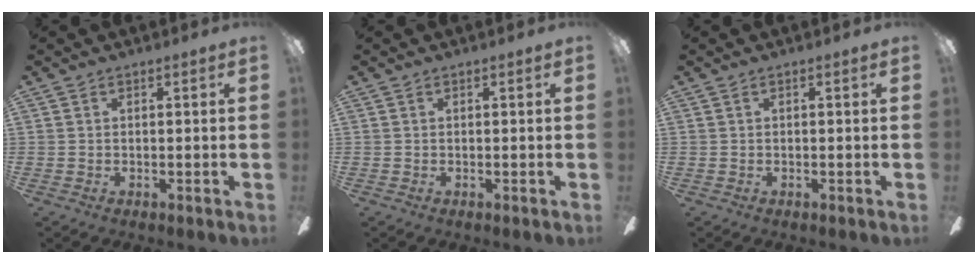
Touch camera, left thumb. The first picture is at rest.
{"total": 0.0}
{"total": 0.0}